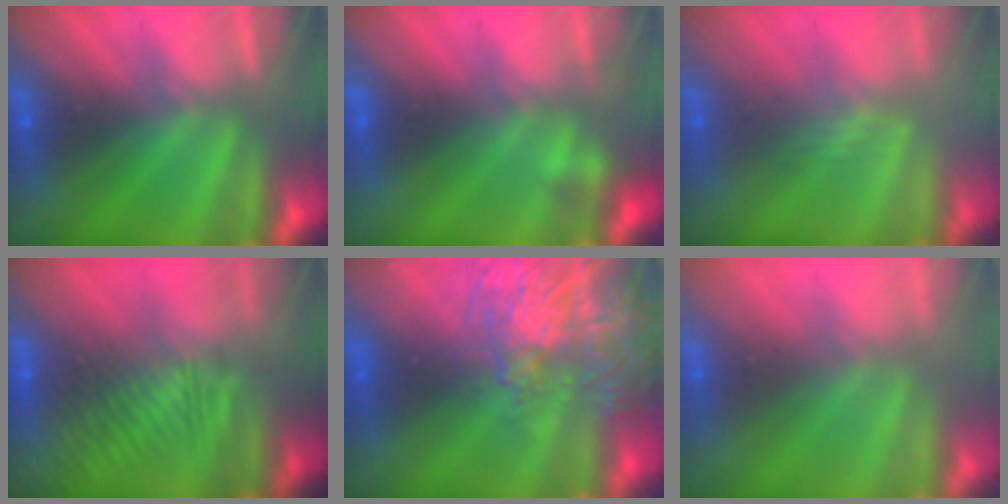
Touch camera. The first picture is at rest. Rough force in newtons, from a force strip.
{"total": 2.1}
{"total": 2.4}
{"total": 7.7}
{"total": 7.2}
{"total": 7.3}